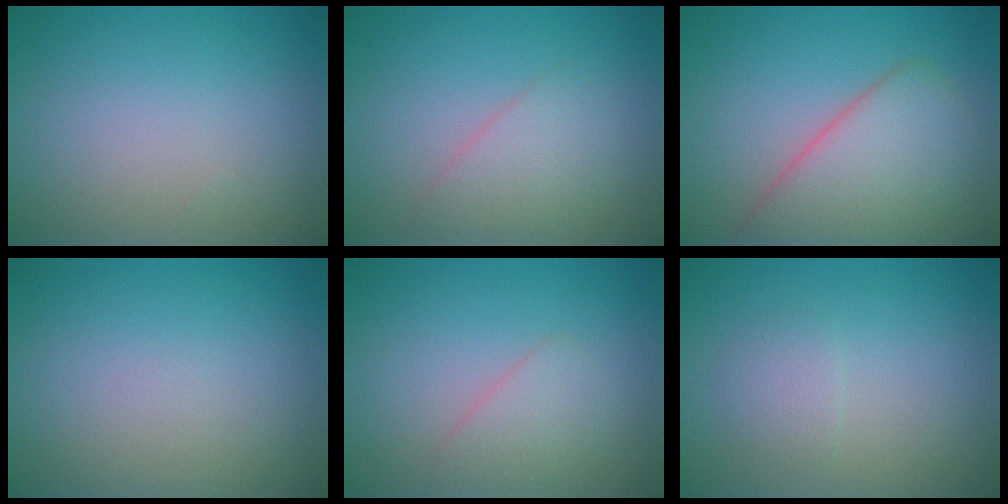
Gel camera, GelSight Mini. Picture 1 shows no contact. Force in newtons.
{"total": 2.3, "press": 2.3, "slide": 0.2}
{"total": 6.4, "press": 6.4, "slide": 0.4}
{"total": 0.0}
{"total": 1.9, "press": 1.8, "slide": 0.1}
{"total": 1.4, "press": 1.4, "slide": 0.0}